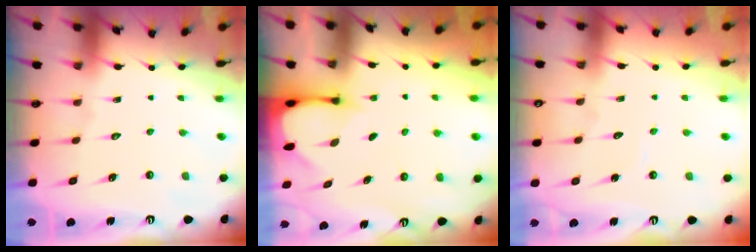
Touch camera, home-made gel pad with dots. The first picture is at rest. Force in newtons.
{"total": 2.4, "press": 2.4, "slide": 0.3}
{"total": 2.6, "press": 2.6, "slide": 0.3}